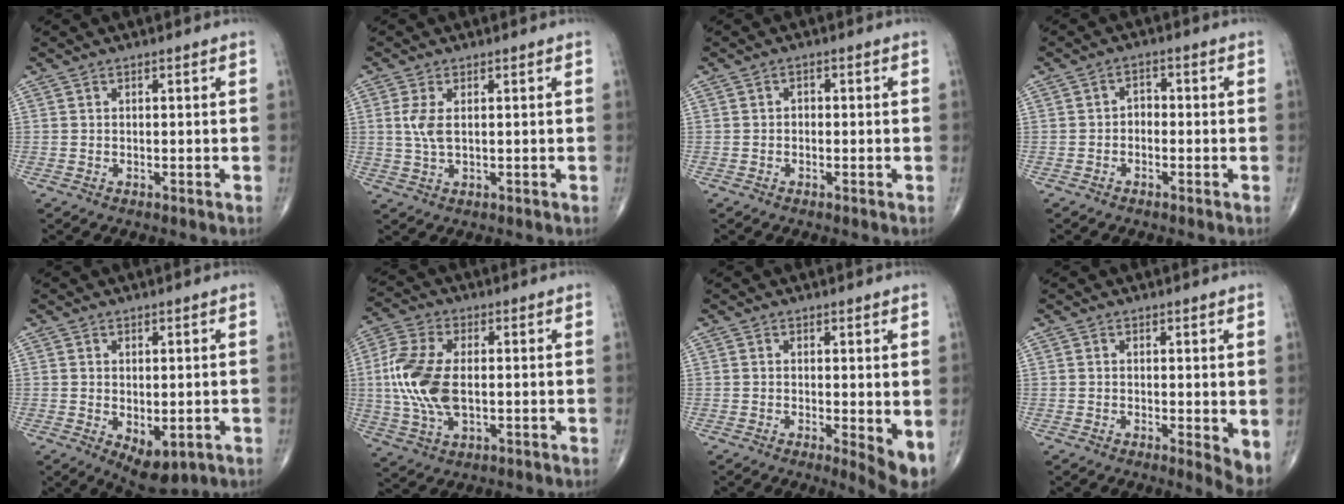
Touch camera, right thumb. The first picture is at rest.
{"total": 3.8, "force": [0.7, 1.7, 3.4], "torque": [-0.083, -0.001, 0.019]}
{"total": 1.1, "force": [-0.2, 0.8, 0.6], "torque": [-0.001, 0.004, -0.009]}
{"total": 2.3, "force": [-0.7, 1.7, 1.4], "torque": [-0.009, 0.014, -0.022]}
{"total": 6.2, "force": [-1.5, 3.2, 5.0], "torque": [-0.066, -0.007, -0.006]}
{"total": 13.1, "force": [0.1, 7.1, 11.0], "torque": [-0.252, 0.003, 0.001]}
{"total": 5.3, "force": [-0.1, 1.5, 5.1], "torque": [-0.072, -0.015, -0.002]}
{"total": 3.9, "force": [0.2, 1.0, 3.8], "torque": [-0.056, -0.013, 0.002]}